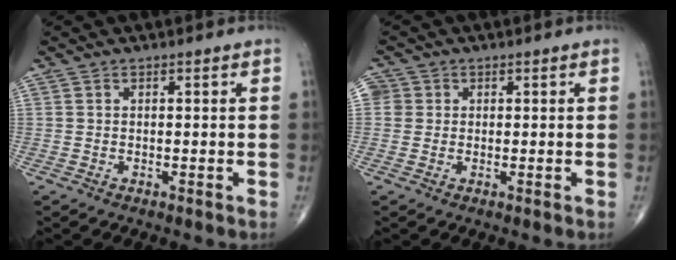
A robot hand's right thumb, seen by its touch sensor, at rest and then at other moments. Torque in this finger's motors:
{"motor_torque": [0.00, 0.23, 0.00, -0.12, -0.02]}